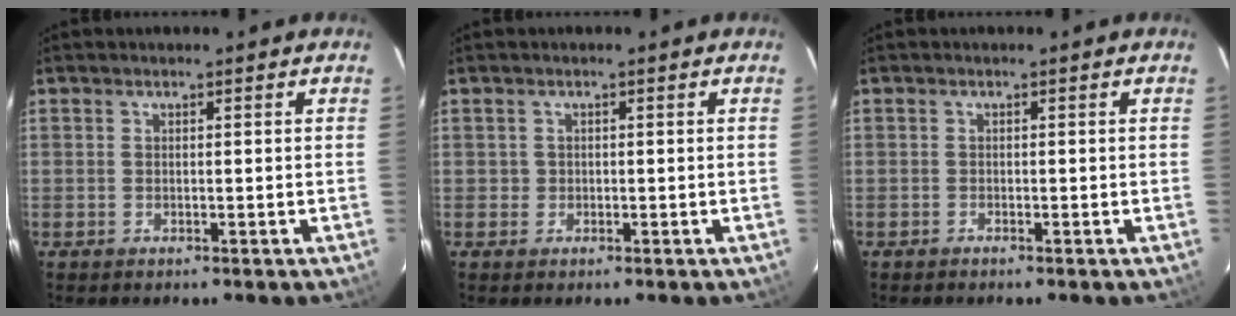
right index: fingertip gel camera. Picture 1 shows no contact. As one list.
[{"total": 1.5, "force": [-0.3, 1.4, 0.3], "torque": [-0.003, 0.001, -0.001]}, {"total": 1.0, "force": [-0.8, 0.4, 0.4], "torque": [-0.012, 0.000, -0.013]}]